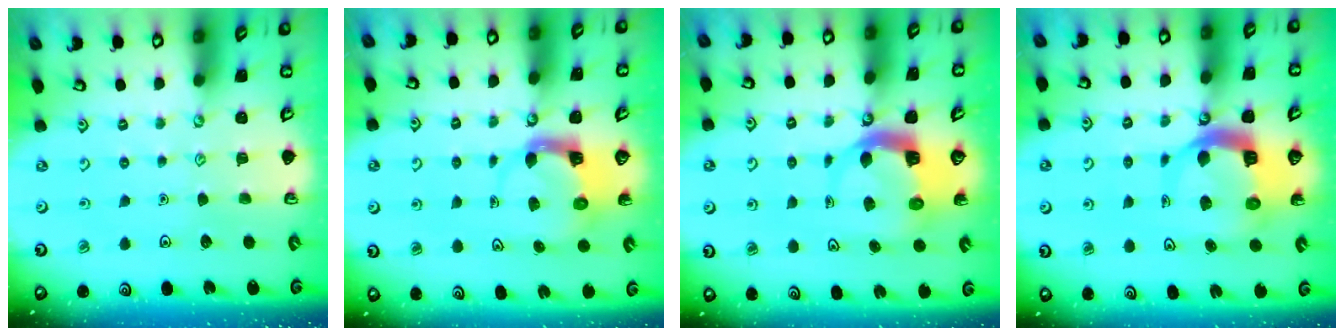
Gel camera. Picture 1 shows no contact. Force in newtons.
{"total": 3.9, "press": 3.9, "slide": 0.4}
{"total": 5.4, "press": 5.4, "slide": 0.7}
{"total": 8.7, "press": 8.6, "slide": 1.2}